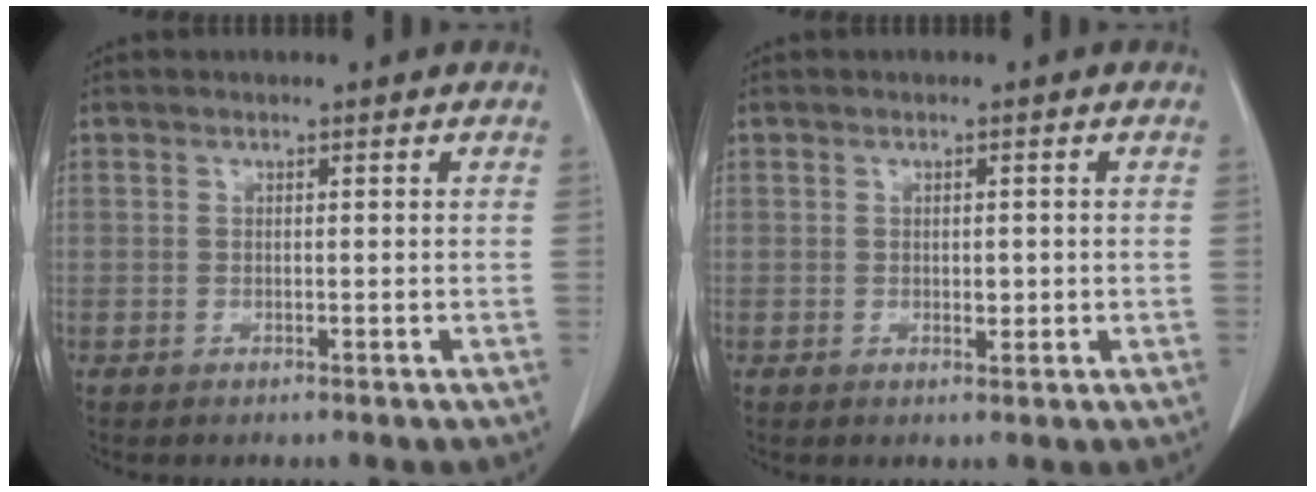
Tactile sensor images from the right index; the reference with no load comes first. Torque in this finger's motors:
{"motor_torque": [-0.03, 0.03, 0.03, 0.02]}